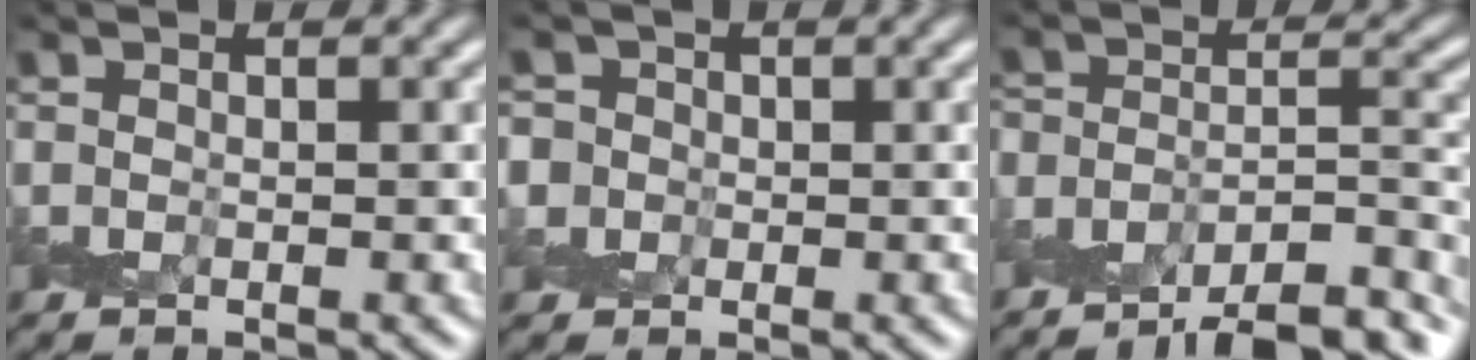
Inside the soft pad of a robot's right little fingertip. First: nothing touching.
{"total": 3.5, "force": [0.4, 3.4, 0.7], "torque": [0.003, 0.026, -0.020]}
{"total": 8.7, "force": [-7.7, 2.2, 3.4], "torque": [-0.047, 0.007, -0.120]}